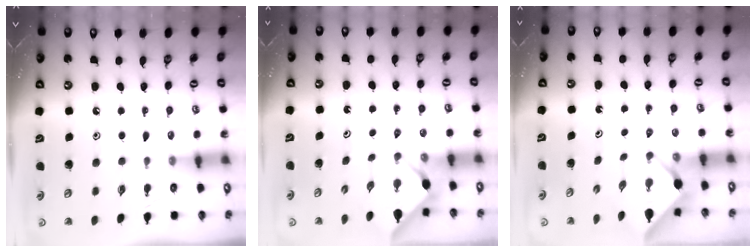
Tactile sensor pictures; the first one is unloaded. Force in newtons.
{"total": 3.0, "press": 2.9, "slide": 0.4}
{"total": 2.4, "press": 2.4, "slide": 0.3}